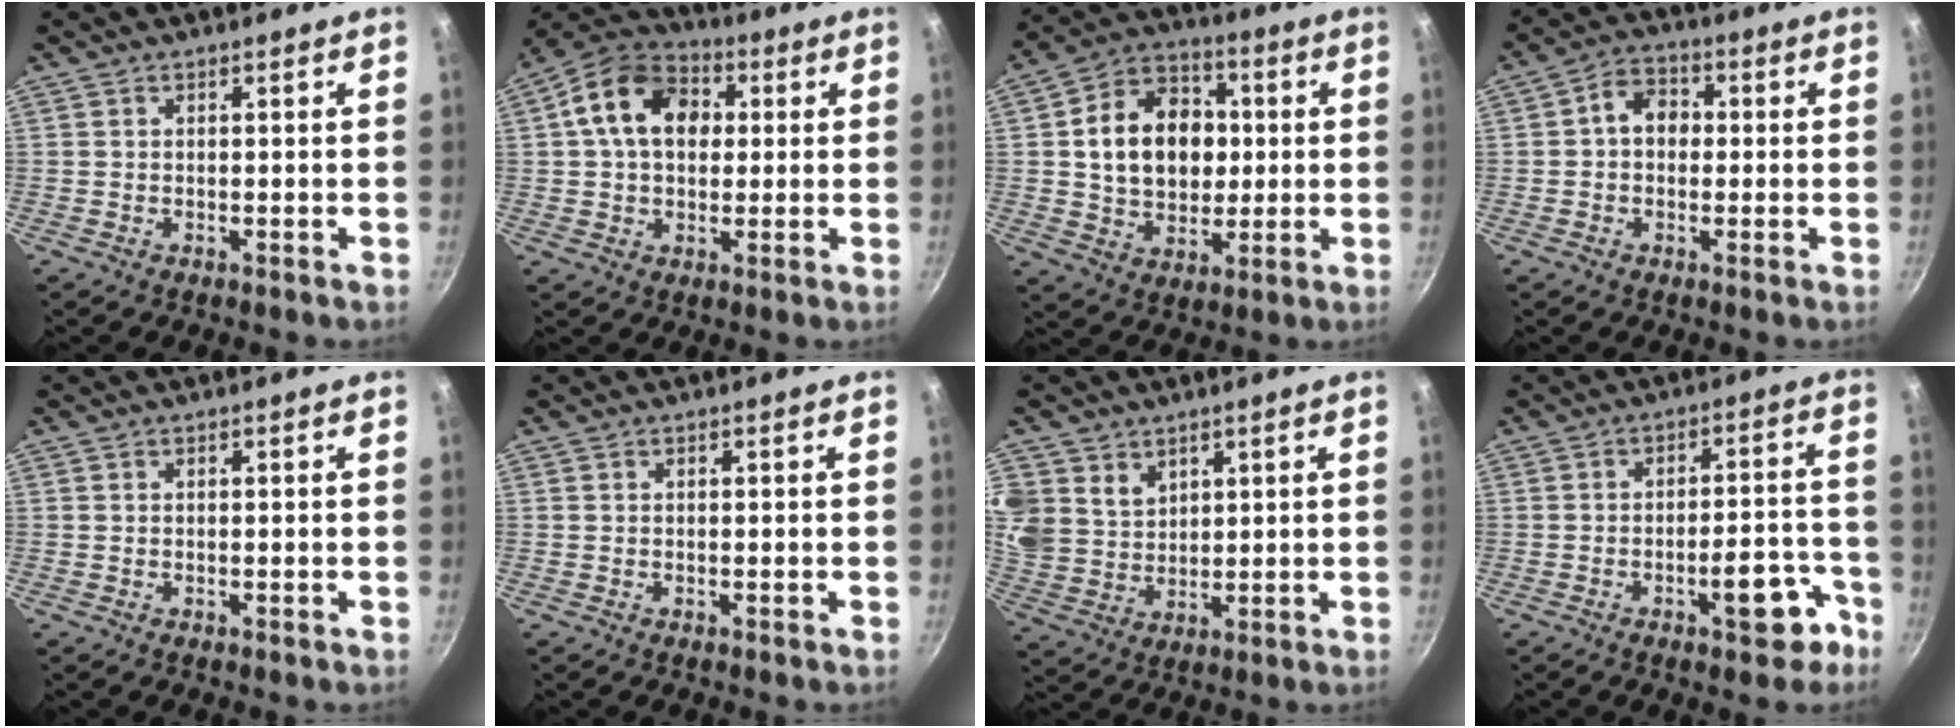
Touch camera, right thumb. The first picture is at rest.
{"total": 14.6, "force": [2.9, 10.6, 9.6], "torque": [-0.133, 0.023, 0.030]}
{"total": 16.6, "force": [1.6, 12.7, 10.6], "torque": [-0.136, 0.019, 0.023]}
{"total": 6.3, "force": [0.3, 5.0, 3.9], "torque": [-0.034, 0.017, -0.007]}
{"total": 0.0}
{"total": 0.0}
{"total": 12.4, "force": [6.0, 9.8, 4.8], "torque": [-0.100, -0.010, 0.132]}
{"total": 9.5, "force": [-5.0, 3.7, 7.2], "torque": [-0.061, 0.046, -0.059]}